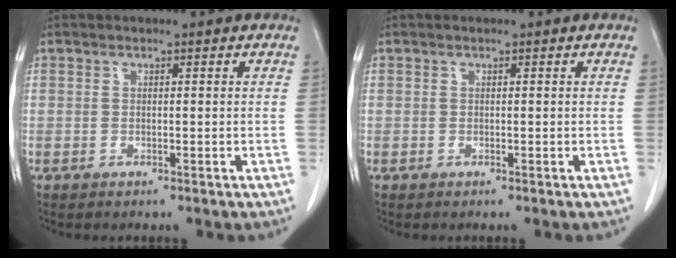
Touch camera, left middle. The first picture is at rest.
{"total": 0.0}